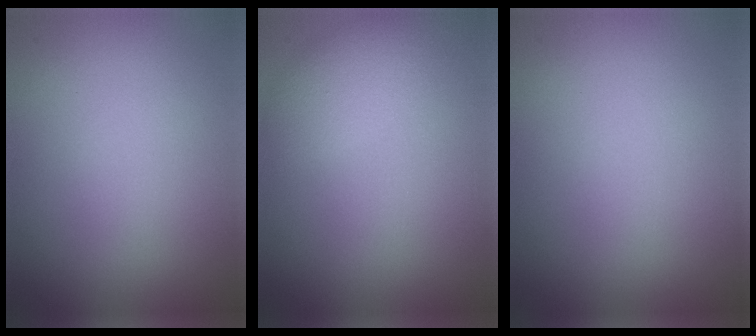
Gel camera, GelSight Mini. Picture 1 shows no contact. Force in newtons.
{"total": 2.3, "press": 2.3, "slide": 0.1}
{"total": 0.0}